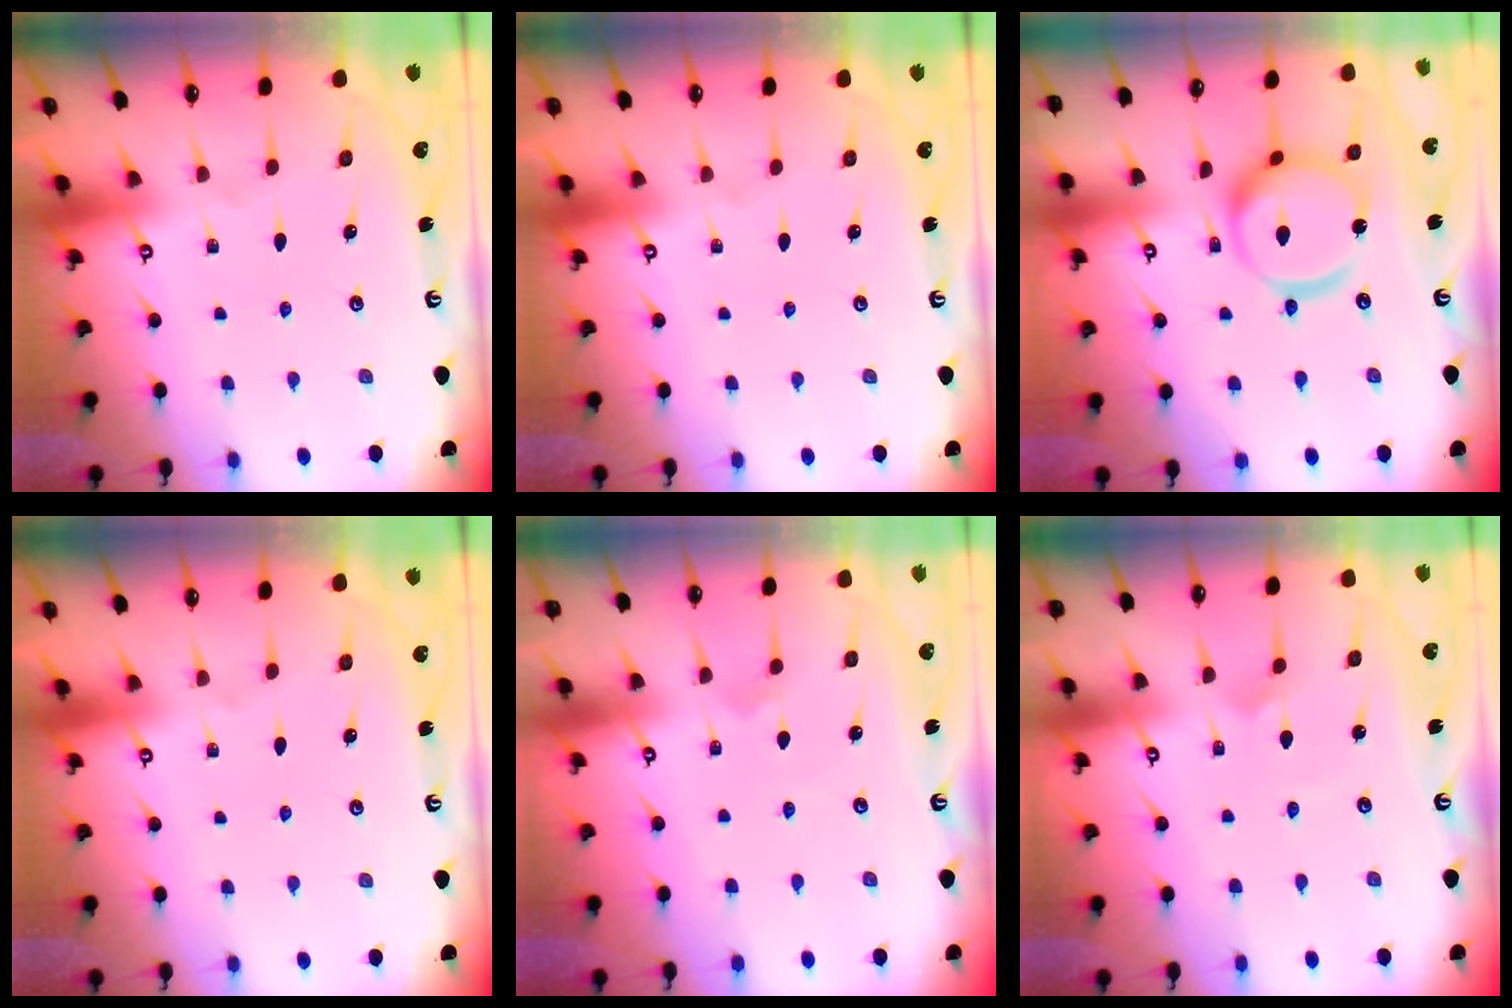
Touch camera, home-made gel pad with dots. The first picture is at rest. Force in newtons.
{"total": 0.0}
{"total": 14.1, "press": 14.0, "slide": 1.4}
{"total": 0.0}
{"total": 1.6, "press": 1.6, "slide": 0.1}
{"total": 2.6, "press": 2.6, "slide": 0.3}